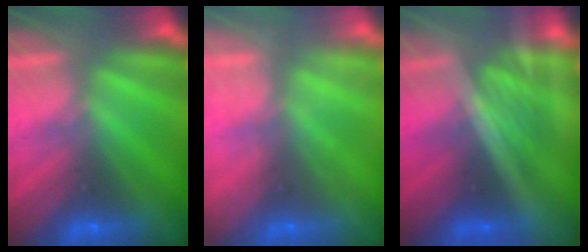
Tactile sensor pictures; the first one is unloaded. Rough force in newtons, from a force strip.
{"total": 2.2}
{"total": 1.7}